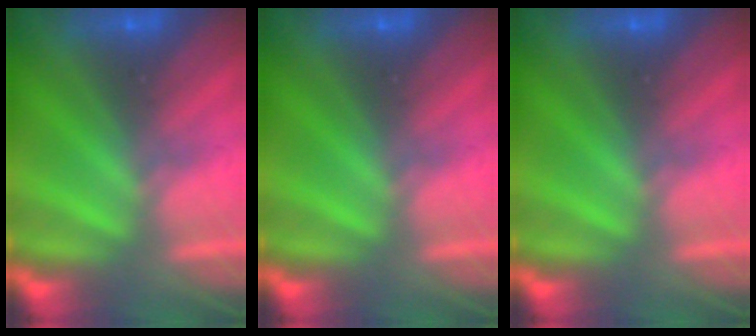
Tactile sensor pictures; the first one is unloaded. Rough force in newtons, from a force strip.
{"total": 0.0}
{"total": 0.0}